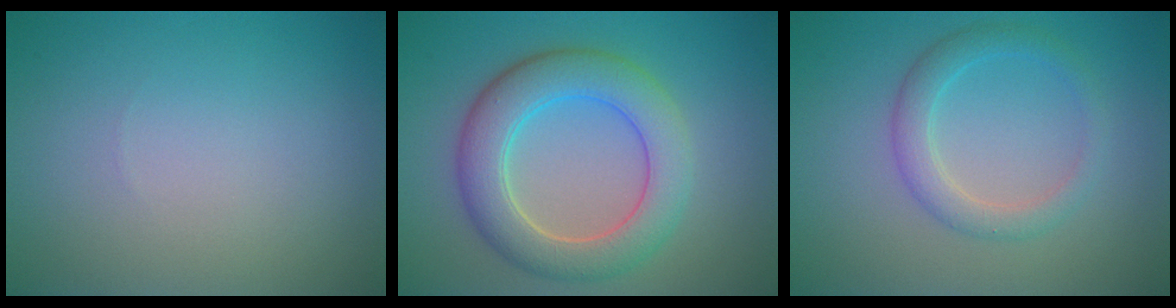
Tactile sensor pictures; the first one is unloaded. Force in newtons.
{"total": 6.5, "press": 6.4, "slide": 0.6}
{"total": 2.7, "press": 2.7, "slide": 0.1}